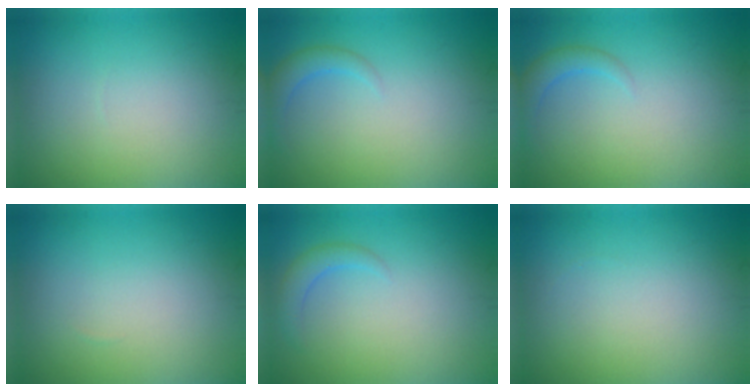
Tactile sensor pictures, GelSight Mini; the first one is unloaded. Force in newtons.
{"total": 2.0, "press": 1.9, "slide": 0.1}
{"total": 2.0, "press": 1.9, "slide": 0.1}
{"total": 0.0}
{"total": 1.8, "press": 1.8, "slide": 0.2}
{"total": 0.0}